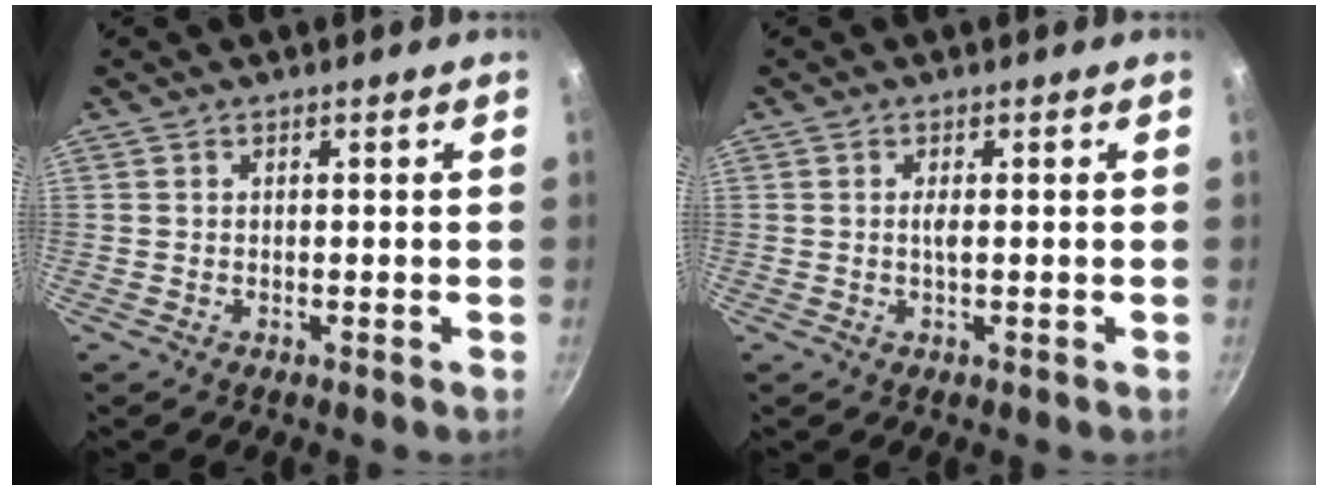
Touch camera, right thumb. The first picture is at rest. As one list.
[{"total": 1.4, "force": [0.1, 0.3, 1.3], "torque": [-0.027, -0.001, 0.001]}]